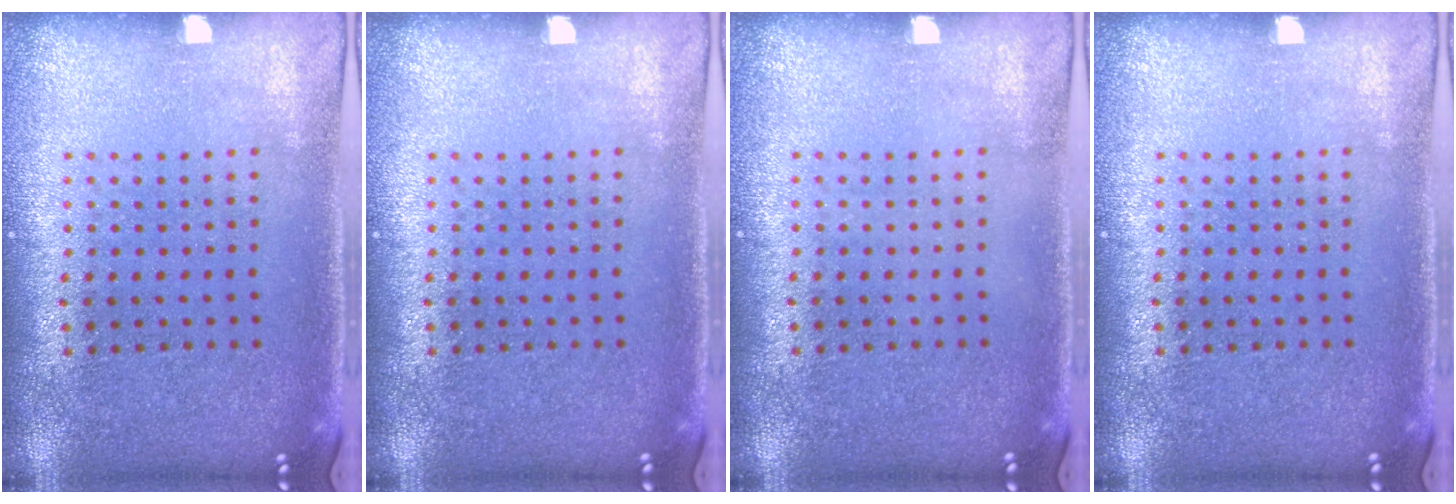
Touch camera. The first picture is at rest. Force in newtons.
{"total": 0.0}
{"total": 0.0}
{"total": 0.0}